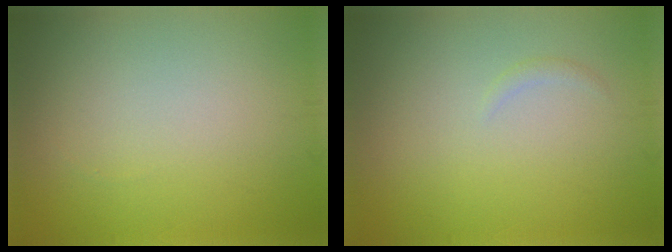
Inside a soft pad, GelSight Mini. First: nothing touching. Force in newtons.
{"total": 0.5, "press": 0.5, "slide": 0.0}